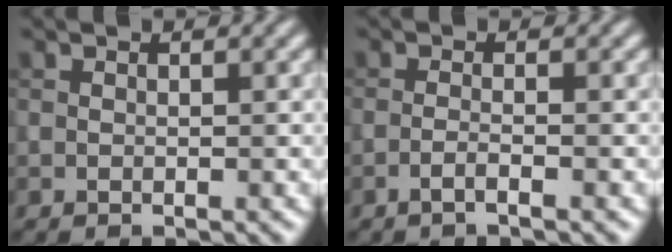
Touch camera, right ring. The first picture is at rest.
{"total": 1.4, "force": [-0.7, 0.4, 1.2], "torque": [-0.016, 0.000, -0.020]}